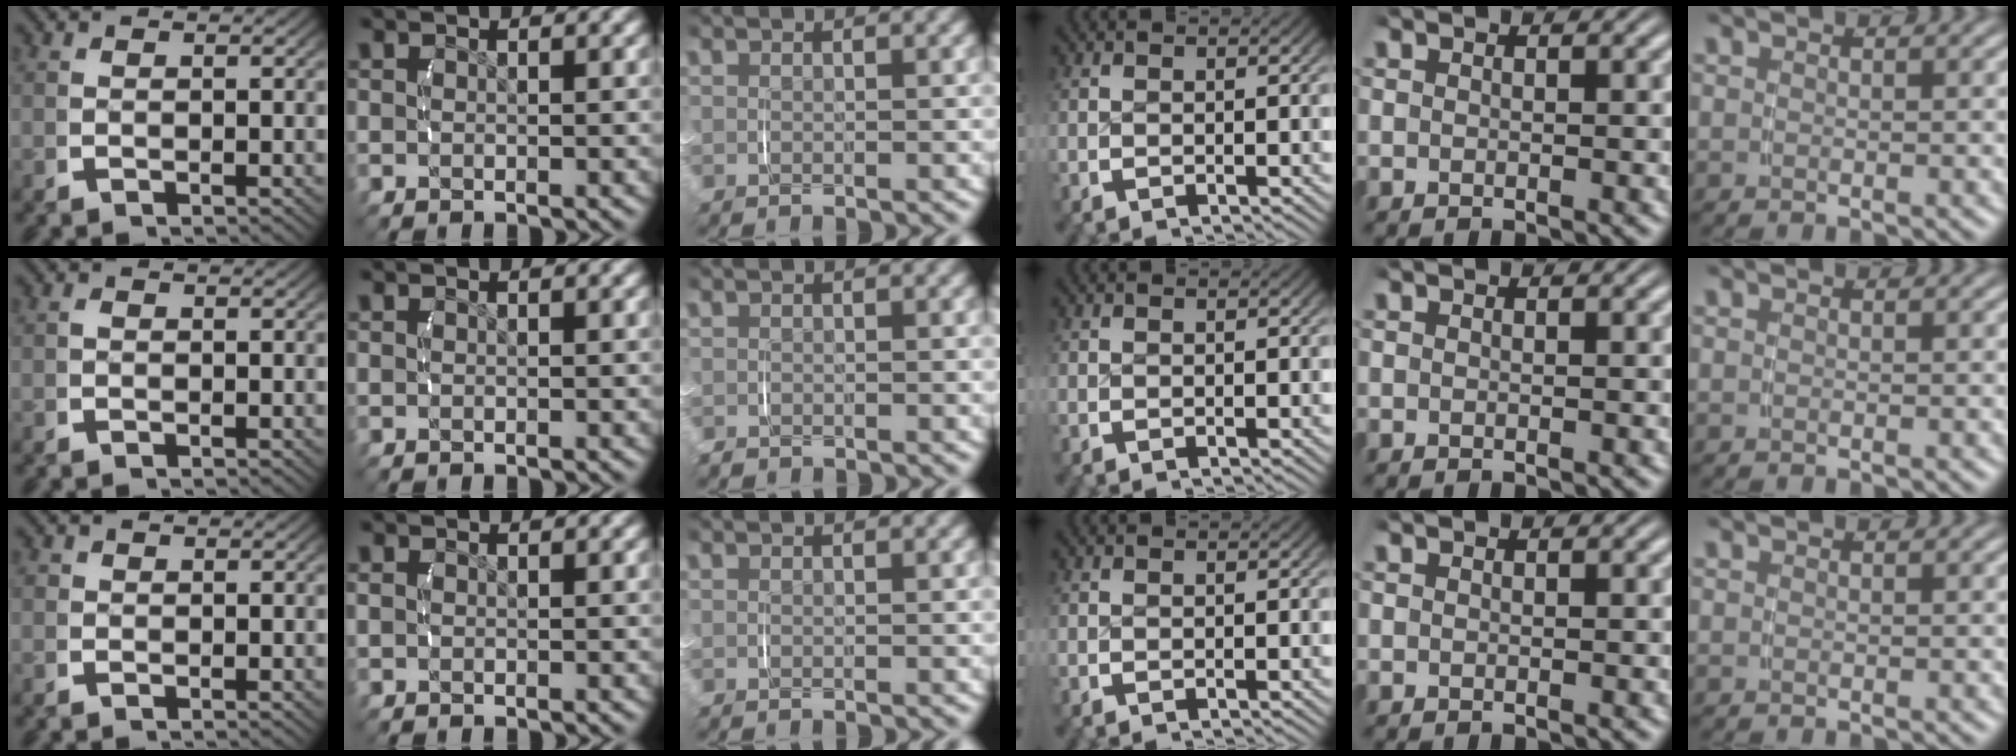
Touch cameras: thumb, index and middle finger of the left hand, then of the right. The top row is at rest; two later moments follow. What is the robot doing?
{"motion": "lift_and_place", "object": "small bumper sticker"}